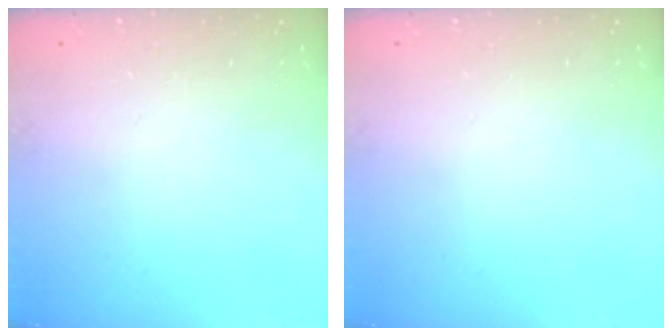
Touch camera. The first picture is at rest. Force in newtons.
{"total": 0.0}